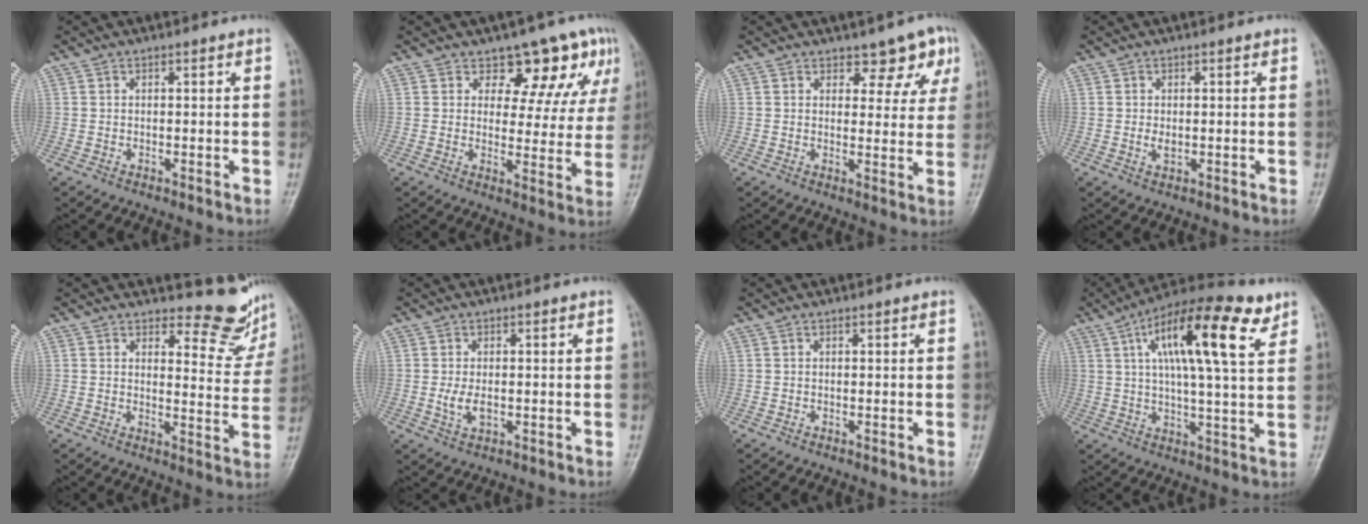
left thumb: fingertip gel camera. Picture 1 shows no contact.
{"total": 11.4, "force": [7.2, 6.4, 6.1], "torque": [-0.022, -0.036, 0.084]}
{"total": 6.1, "force": [4.0, 3.4, 3.1], "torque": [0.002, -0.022, 0.047]}
{"total": 1.7, "force": [-0.1, 1.1, 1.3], "torque": [-0.022, -0.002, -0.001]}
{"total": 8.9, "force": [8.4, 2.6, 1.3], "torque": [0.014, -0.087, 0.090]}
{"total": 3.3, "force": [-0.5, 1.9, 2.7], "torque": [-0.055, -0.005, -0.008]}
{"total": 0.0}
{"total": 18.1, "force": [7.8, 4.9, 15.5], "torque": [-0.239, -0.006, 0.119]}